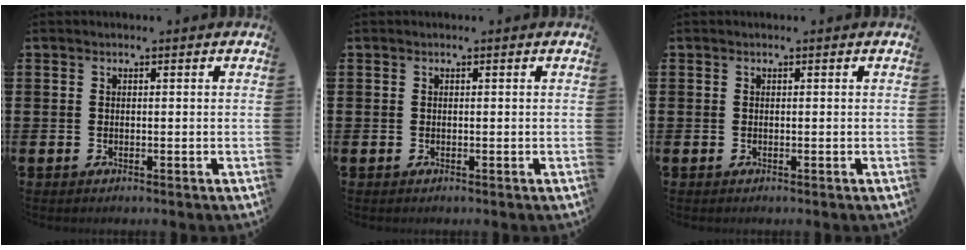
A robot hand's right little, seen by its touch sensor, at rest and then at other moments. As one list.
[{"total": 0.0}, {"total": 0.0}]